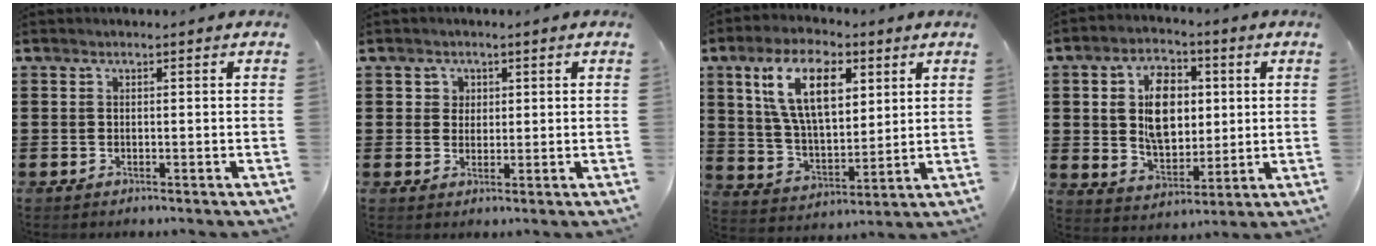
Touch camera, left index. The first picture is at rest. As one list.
[{"total": 2.1, "force": [0.8, 1.9, 0.1], "torque": [-0.012, 0.008, 0.012]}, {"total": 12.9, "force": [6.0, 6.2, 9.6], "torque": [-0.198, 0.013, 0.109]}, {"total": 9.5, "force": [1.9, 6.1, 7.0], "torque": [-0.133, 0.011, 0.029]}]